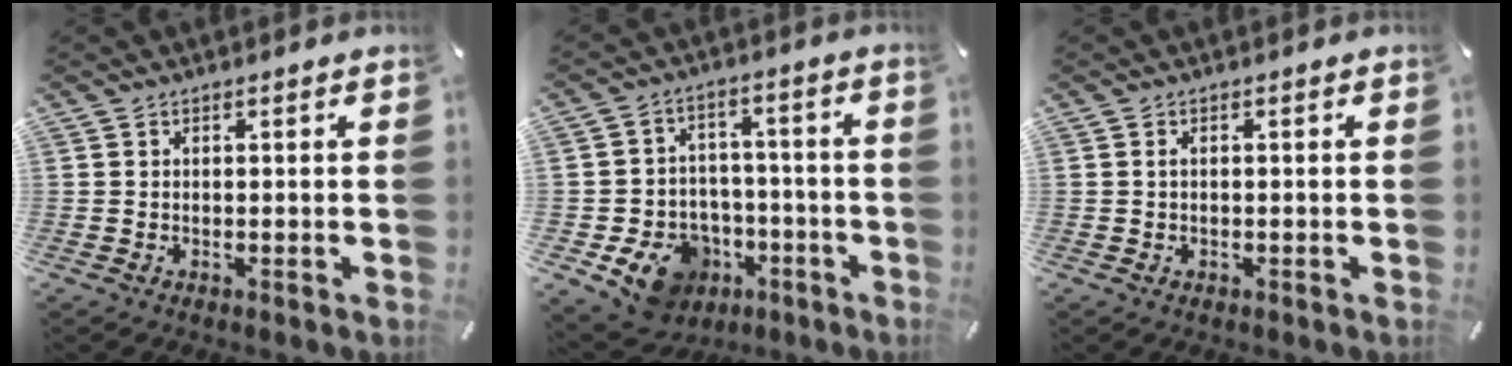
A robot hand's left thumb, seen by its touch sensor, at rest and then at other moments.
{"total": 12.1, "force": [-5.9, 9.8, 4.0], "torque": [-0.051, 0.038, -0.092]}
{"total": 1.0, "force": [-0.1, 0.6, 0.8], "torque": [-0.016, 0.003, -0.004]}